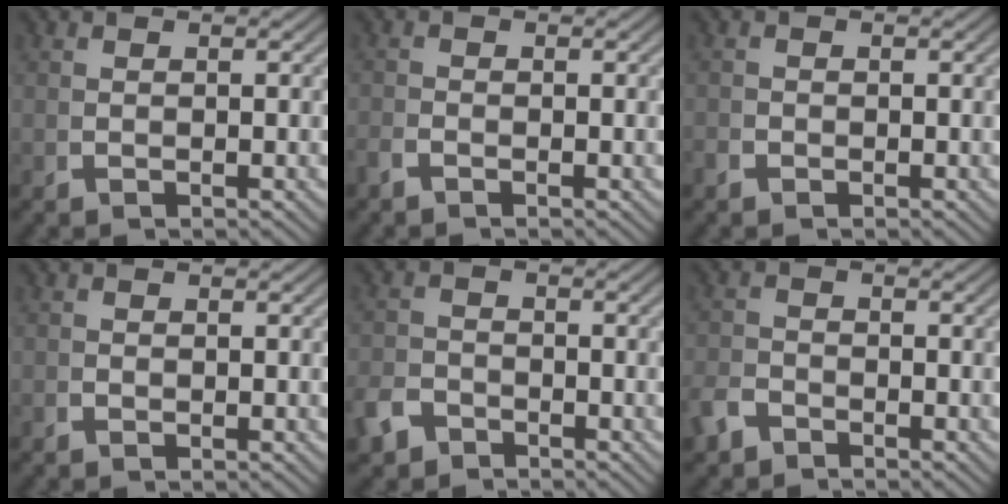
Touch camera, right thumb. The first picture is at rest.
{"total": 0.7, "force": [-0.7, 0.0, 0.1], "torque": [0.005, -0.001, -0.017]}
{"total": 0.5, "force": [-0.5, 0.2, -0.1], "torque": [0.004, -0.003, -0.011]}
{"total": 0.0}
{"total": 2.6, "force": [-2.3, 1.2, 0.2], "torque": [0.000, -0.010, -0.038]}
{"total": 1.8, "force": [-1.7, 0.6, 0.1], "torque": [0.003, -0.004, -0.032]}